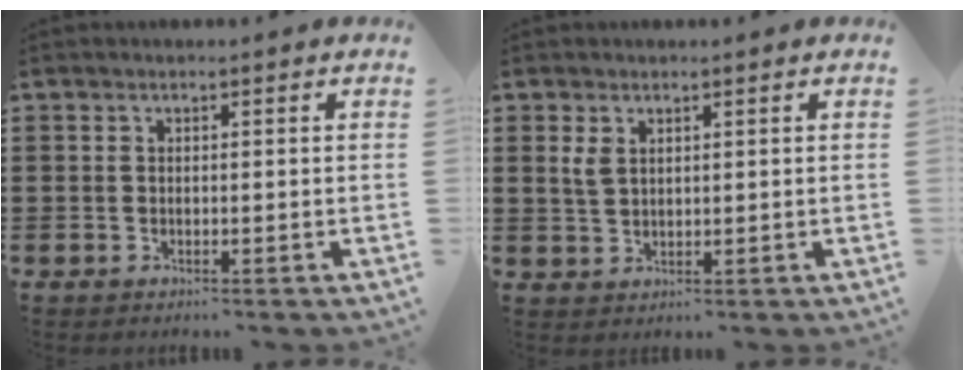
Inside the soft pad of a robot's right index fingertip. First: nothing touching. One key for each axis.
{"total": 2.3, "fx": 1.3, "fy": 1.3, "fz": 1.4, "tx": -0.032, "ty": 0.005, "tz": 0.023}